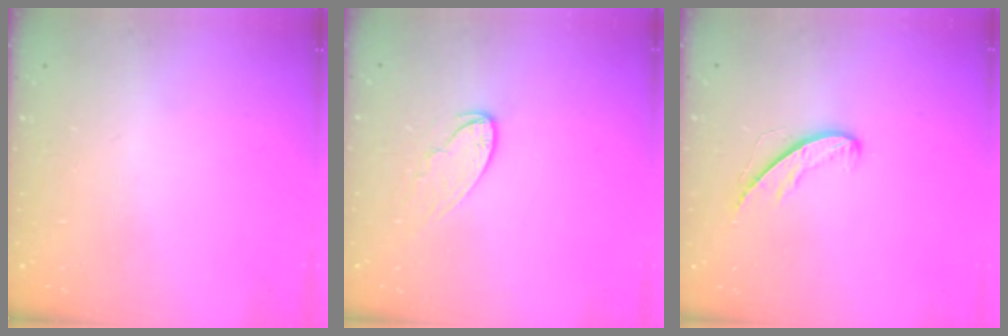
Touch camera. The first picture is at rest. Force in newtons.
{"total": 6.6, "press": 6.6, "slide": 0.3}
{"total": 6.0, "press": 6.0, "slide": 0.5}